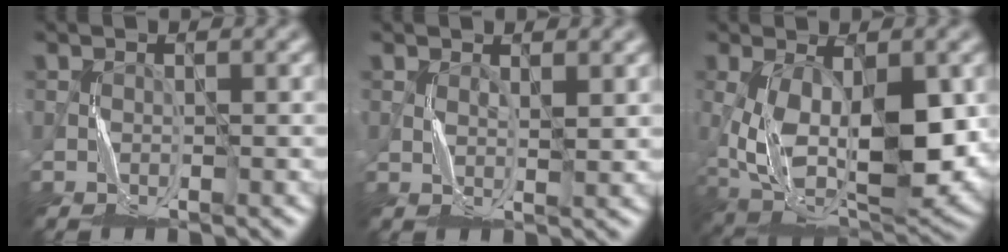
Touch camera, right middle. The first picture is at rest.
{"total": 1.2, "force": [0.8, 0.2, 0.9], "torque": [-0.020, -0.002, 0.016]}
{"total": 11.1, "force": [-0.7, 5.4, 9.7], "torque": [-0.183, -0.011, -0.009]}